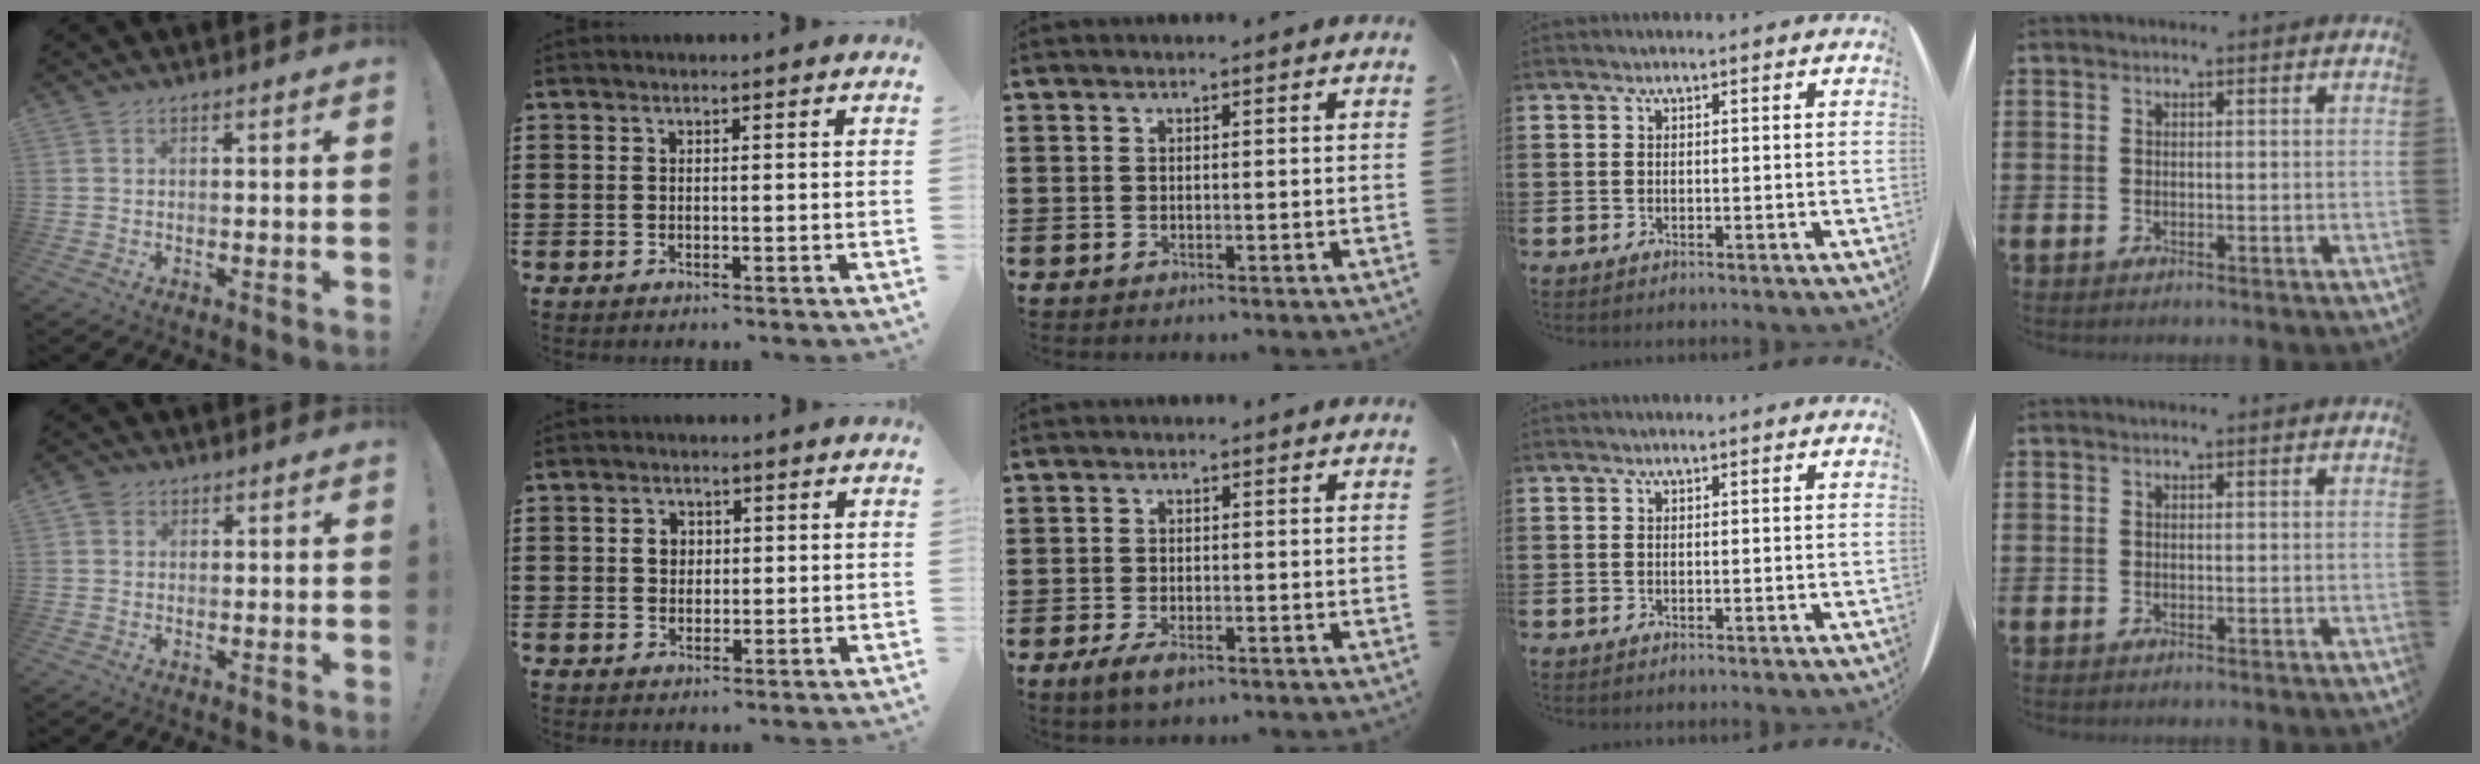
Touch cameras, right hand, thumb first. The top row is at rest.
{"thumb": {"total": 2.5, "force": [1.3, 2.0, 0.6], "torque": [-0.010, 0.001, 0.023]}, "index": {"total": 2.4, "force": [0.4, 2.0, 1.2], "torque": [-0.031, 0.011, 0.005]}, "middle": {"total": 2.8, "force": [-1.6, 1.0, 2.1], "torque": [-0.048, -0.002, -0.032]}}